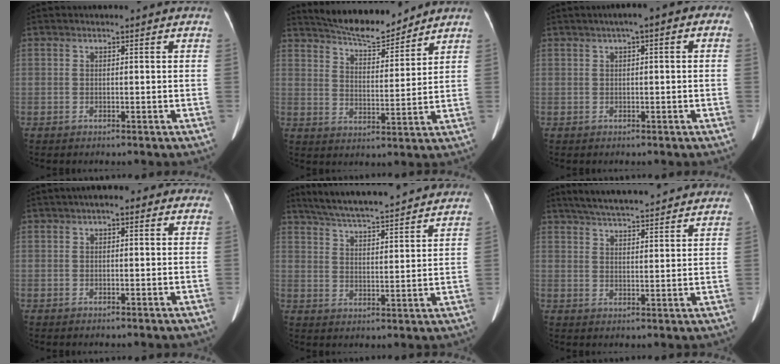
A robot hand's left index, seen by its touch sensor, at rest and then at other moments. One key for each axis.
{"total": 10.4, "fx": 9.8, "fy": 1.4, "fz": 3.2, "tx": -0.057, "ty": 0.003, "tz": 0.162}
{"total": 4.1, "fx": 1.4, "fy": 0.9, "fz": 3.8, "tx": -0.045, "ty": 0.022, "tz": 0.012}
{"total": 3.4, "fx": 1.8, "fy": 1.5, "fz": 2.5, "tx": -0.037, "ty": 0.026, "tz": 0.018}
{"total": 22.2, "fx": 20.0, "fy": 2.1, "fz": 9.3, "tx": -0.150, "ty": 0.016, "tz": 0.278}
{"total": 19.4, "fx": 17.3, "fy": 2.9, "fz": 8.3, "tx": -0.125, "ty": 0.037, "tz": 0.236}